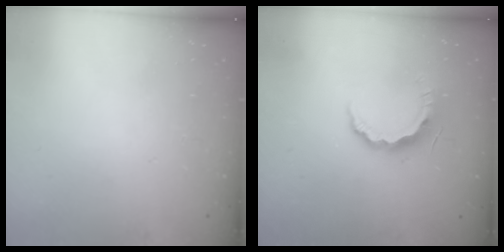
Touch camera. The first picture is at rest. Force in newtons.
{"total": 8.5, "press": 8.4, "slide": 0.9}